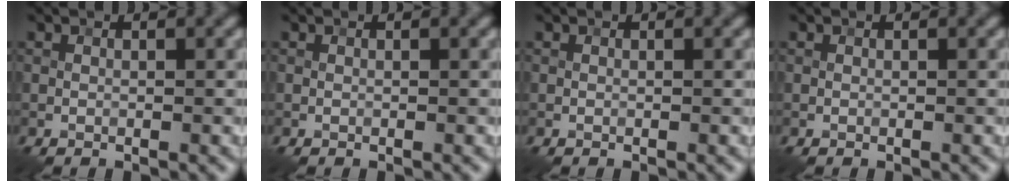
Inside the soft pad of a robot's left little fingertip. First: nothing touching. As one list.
[{"total": 0.0}, {"total": 0.0}, {"total": 0.0}]